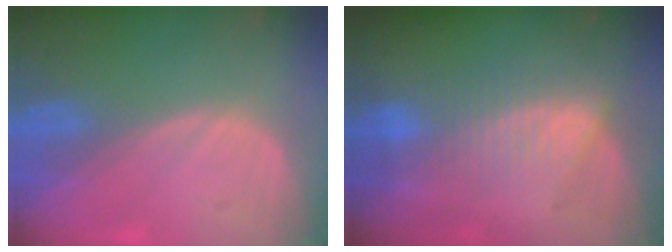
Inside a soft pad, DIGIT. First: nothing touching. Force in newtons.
{"total": 6.9, "press": 6.3, "slide": 2.7}